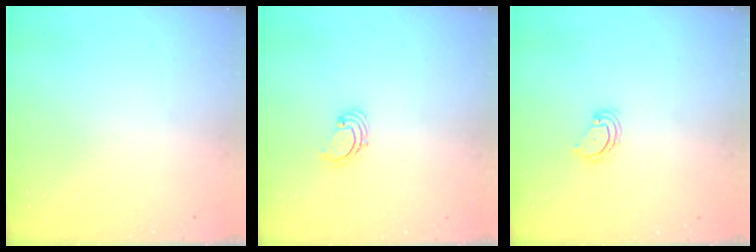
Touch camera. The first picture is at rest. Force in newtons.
{"total": 1.6, "press": 1.6, "slide": 0.2}
{"total": 3.8, "press": 3.8, "slide": 0.3}